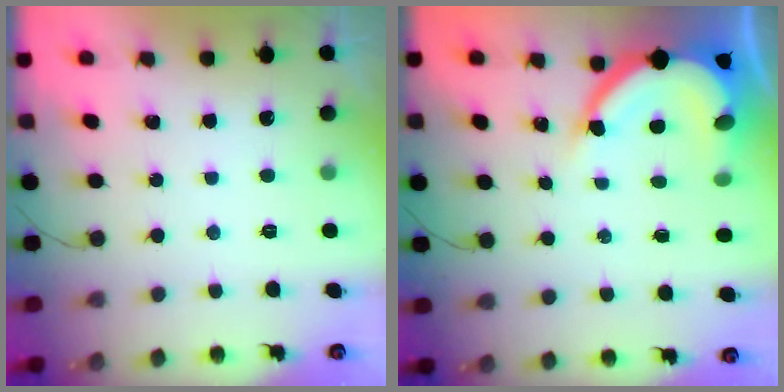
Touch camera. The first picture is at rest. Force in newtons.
{"total": 12.1, "press": 12.0, "slide": 1.3}